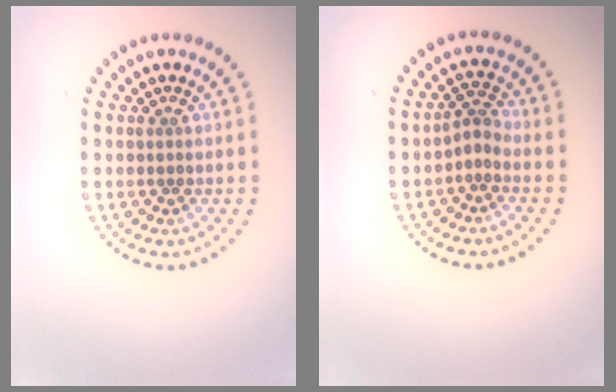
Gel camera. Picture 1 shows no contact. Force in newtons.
{"total": 1.8, "press": 1.3, "slide": 1.3}